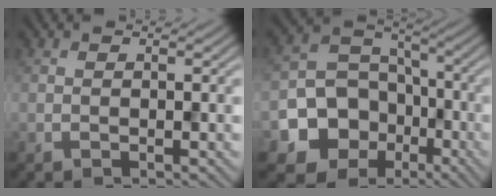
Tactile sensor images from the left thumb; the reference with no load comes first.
{"total": 14.3, "force": [-5.8, 12.1, 4.9], "torque": [-0.121, -0.045, -0.120]}